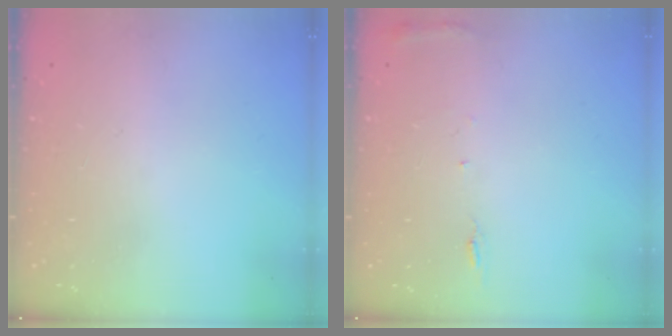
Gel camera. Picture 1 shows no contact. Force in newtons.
{"total": 5.7, "press": 5.7, "slide": 0.6}